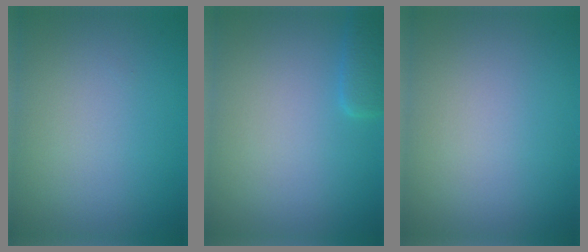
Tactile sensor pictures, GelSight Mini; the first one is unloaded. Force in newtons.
{"total": 1.6, "press": 1.6, "slide": 0.1}
{"total": 0.0}